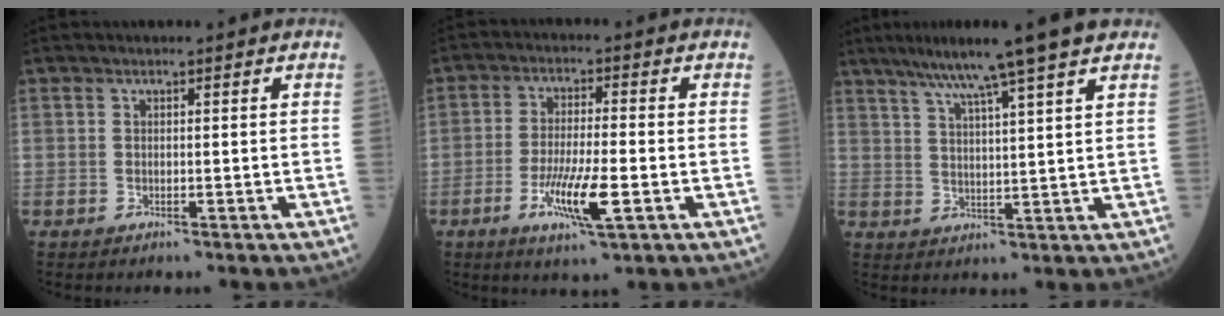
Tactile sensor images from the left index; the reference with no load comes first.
{"total": 7.9, "force": [-3.1, 0.8, 7.2], "torque": [-0.137, -0.013, -0.058]}
{"total": 10.8, "force": [8.1, -0.7, 7.0], "torque": [-0.114, 0.020, 0.119]}